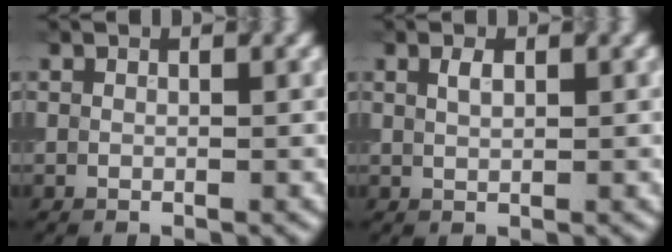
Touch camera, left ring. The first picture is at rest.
{"total": 1.2, "force": [0.6, 0.5, 0.9], "torque": [-0.019, 0.002, 0.013]}